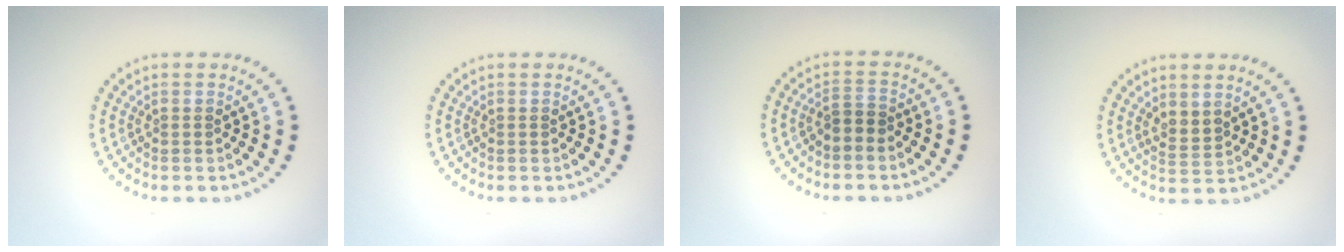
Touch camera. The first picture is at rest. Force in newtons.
{"total": 0.0}
{"total": 1.7, "press": 1.4, "slide": 0.9}
{"total": 1.6, "press": 1.3, "slide": 1.0}